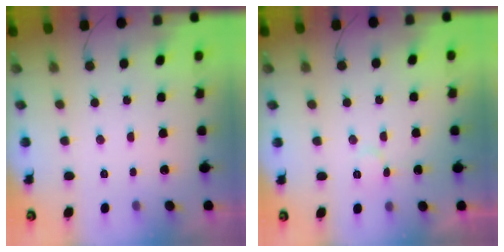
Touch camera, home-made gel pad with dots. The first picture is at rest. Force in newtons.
{"total": 5.7, "press": 5.6, "slide": 0.6}